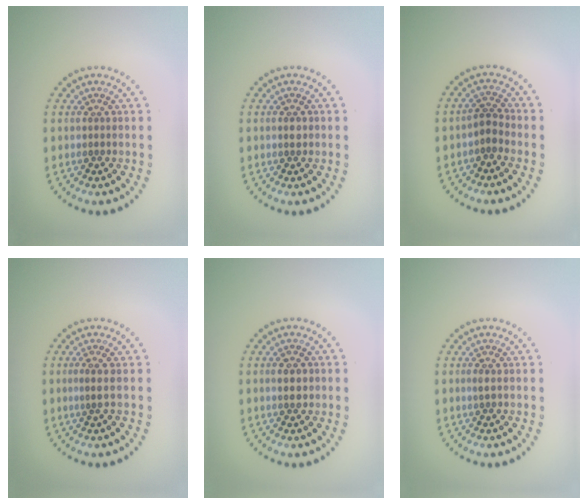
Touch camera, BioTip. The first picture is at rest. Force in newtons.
{"total": 1.0, "press": 1.0, "slide": 0.1}
{"total": 1.6, "press": 1.2, "slide": 1.0}
{"total": 0.9, "press": 0.6, "slide": 0.6}
{"total": 1.5, "press": 1.5, "slide": 0.1}
{"total": 0.5, "press": 0.4, "slide": 0.3}